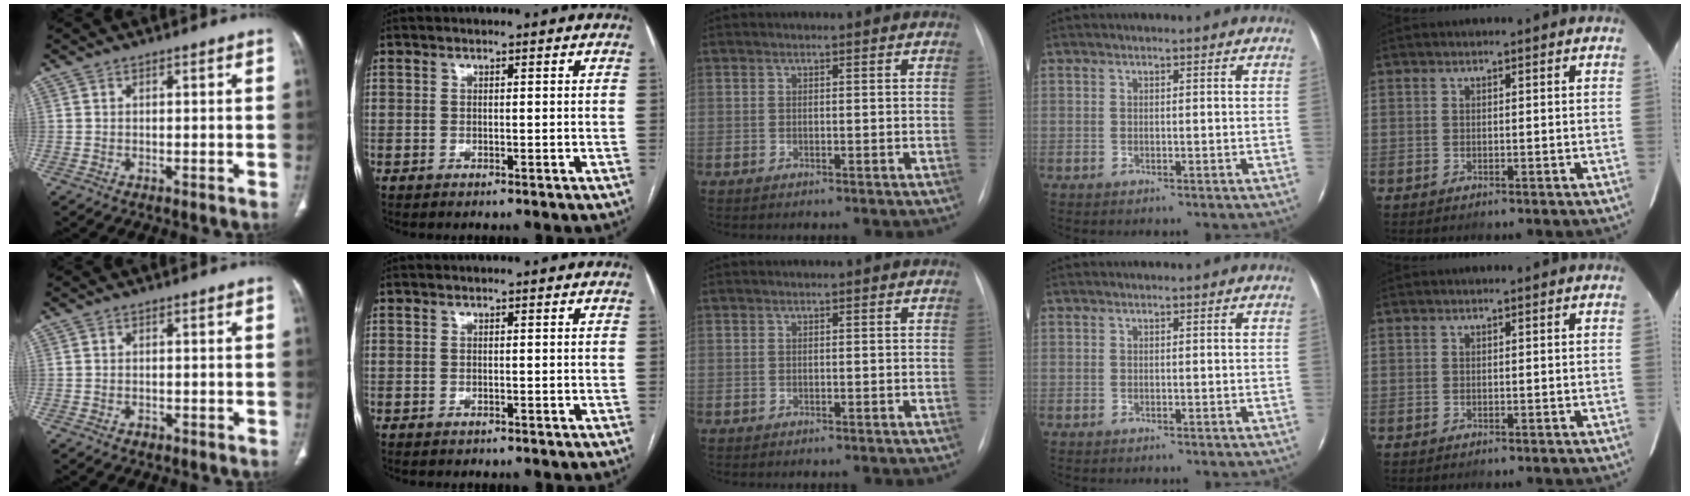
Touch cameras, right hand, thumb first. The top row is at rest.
{"thumb": {"total": 0.9, "force": [-0.6, 0.6, 0.4], "torque": [-0.007, 0.004, -0.007]}, "index": {"total": 0.5, "force": [-0.4, 0.2, 0.1], "torque": [-0.007, 0.000, -0.007]}}